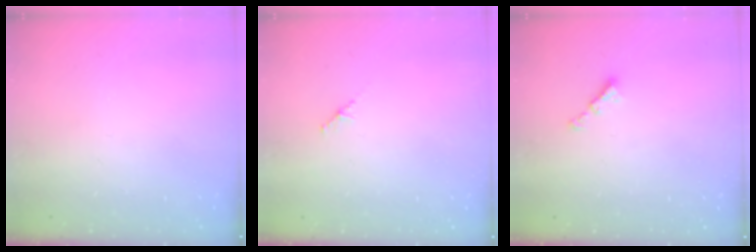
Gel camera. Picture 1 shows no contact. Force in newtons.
{"total": 2.9, "press": 2.8, "slide": 0.8}
{"total": 2.5, "press": 2.5, "slide": 0.4}